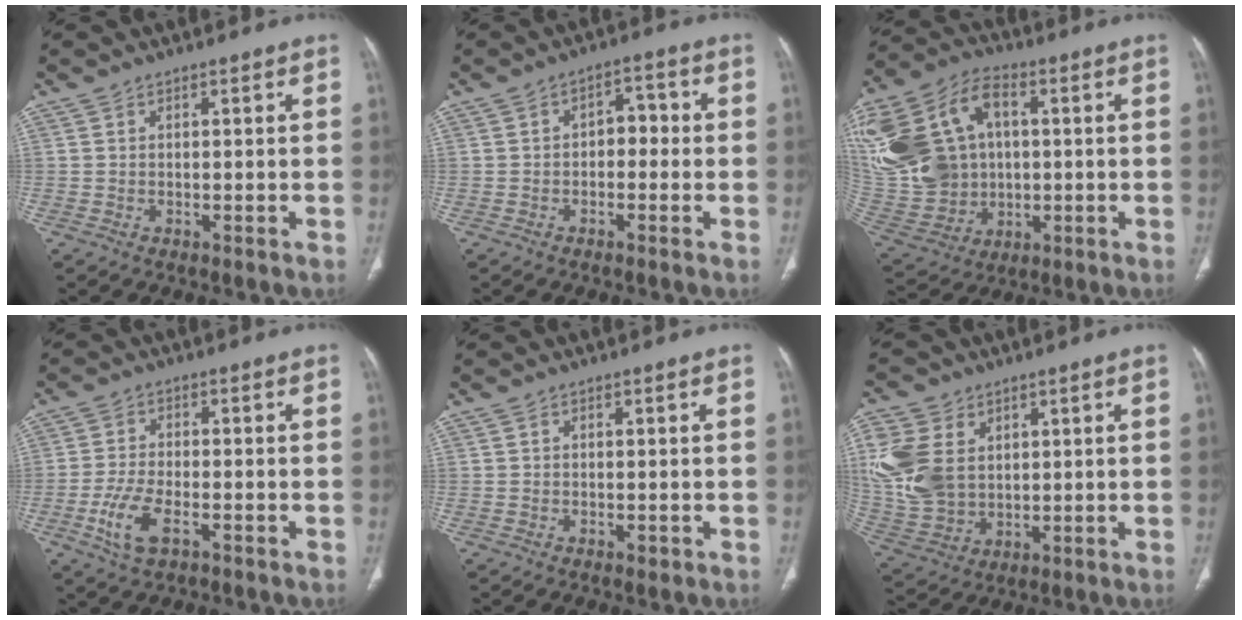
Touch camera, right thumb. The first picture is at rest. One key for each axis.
{"total": 4.4, "fx": -0.5, "fy": 3.0, "fz": 3.2, "tx": -0.026, "ty": 0.021, "tz": -0.017}
{"total": 29.4, "fx": 4.8, "fy": 21.9, "fz": 19.0, "tx": -0.434, "ty": 0.050, "tz": 0.109}
{"total": 7.2, "fx": -3.1, "fy": 3.3, "fz": 5.6, "tx": -0.123, "ty": 0.009, "tz": -0.057}
{"total": 1.0, "fx": -0.4, "fy": 0.7, "fz": 0.6, "tx": -0.005, "ty": 0.000, "tz": -0.005}
{"total": 15.7, "fx": 3.8, "fy": 11.6, "fz": 9.9, "tx": -0.210, "ty": -0.009, "tz": 0.091}